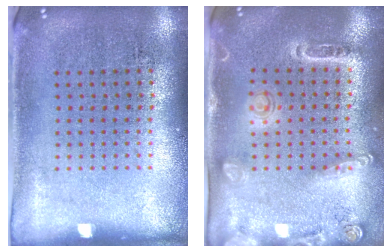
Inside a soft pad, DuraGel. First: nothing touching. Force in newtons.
{"total": 1.7, "press": 1.5, "slide": 0.8}